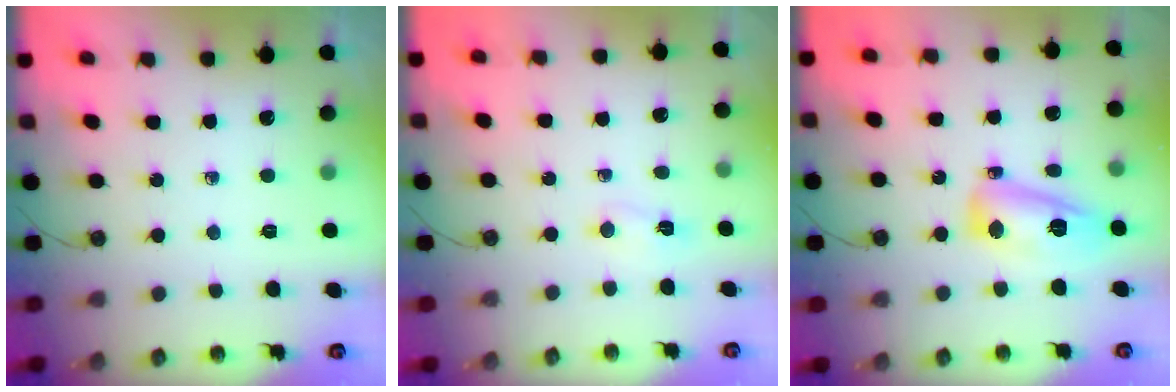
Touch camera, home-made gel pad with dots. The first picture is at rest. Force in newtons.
{"total": 3.1, "press": 2.8, "slide": 1.3}
{"total": 13.8, "press": 13.7, "slide": 1.2}